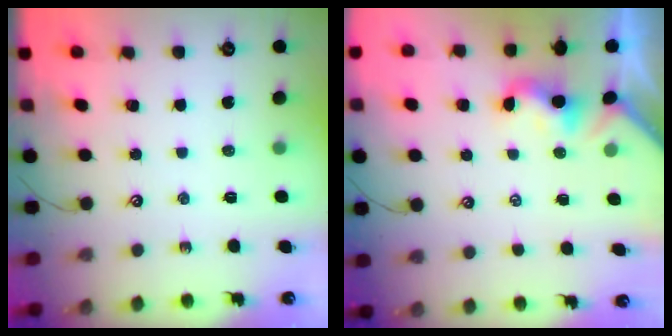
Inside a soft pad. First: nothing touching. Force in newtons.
{"total": 1.9, "press": 1.8, "slide": 0.5}